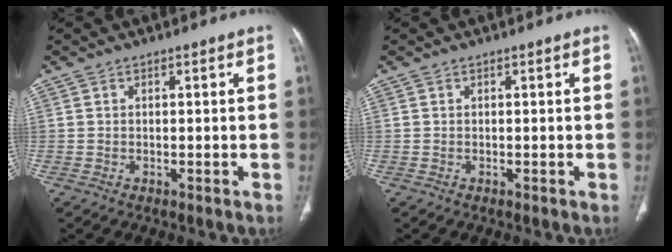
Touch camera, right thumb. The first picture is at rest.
{"total": 0.0}